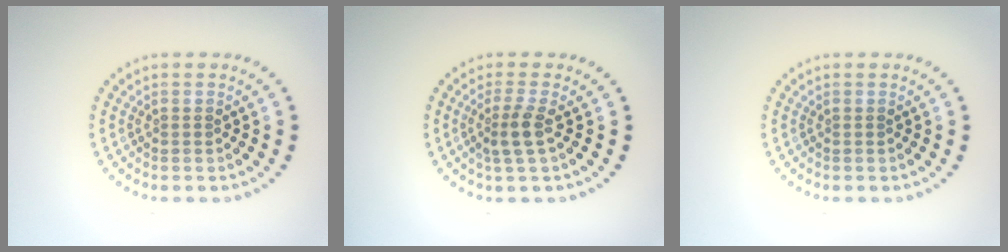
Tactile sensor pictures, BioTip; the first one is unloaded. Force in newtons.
{"total": 2.2, "press": 1.8, "slide": 1.3}
{"total": 0.0}